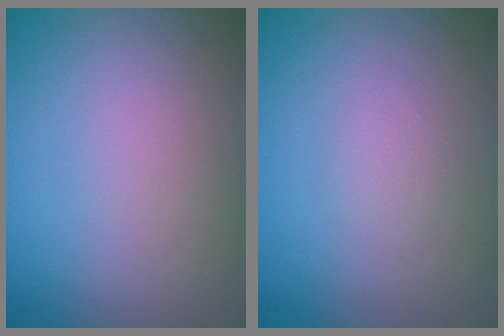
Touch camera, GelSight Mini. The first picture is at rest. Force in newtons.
{"total": 0.7, "press": 0.7, "slide": 0.1}